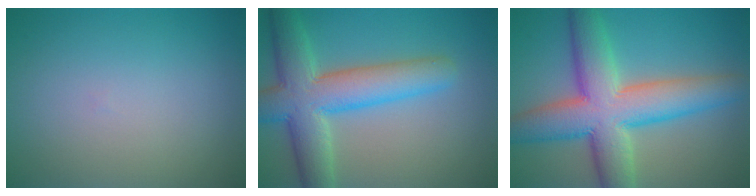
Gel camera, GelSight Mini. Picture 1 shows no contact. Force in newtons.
{"total": 8.3, "press": 8.3, "slide": 0.4}
{"total": 10.2, "press": 10.2, "slide": 0.3}